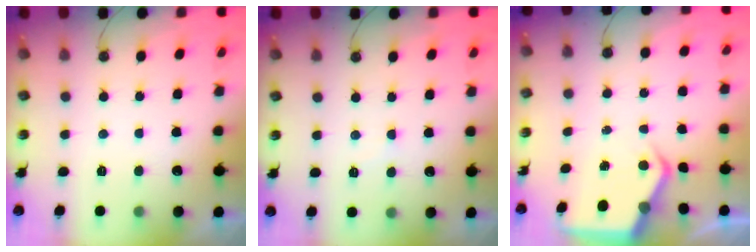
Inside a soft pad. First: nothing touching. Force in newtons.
{"total": 5.3, "press": 5.3, "slide": 0.8}
{"total": 4.8, "press": 4.8, "slide": 0.7}